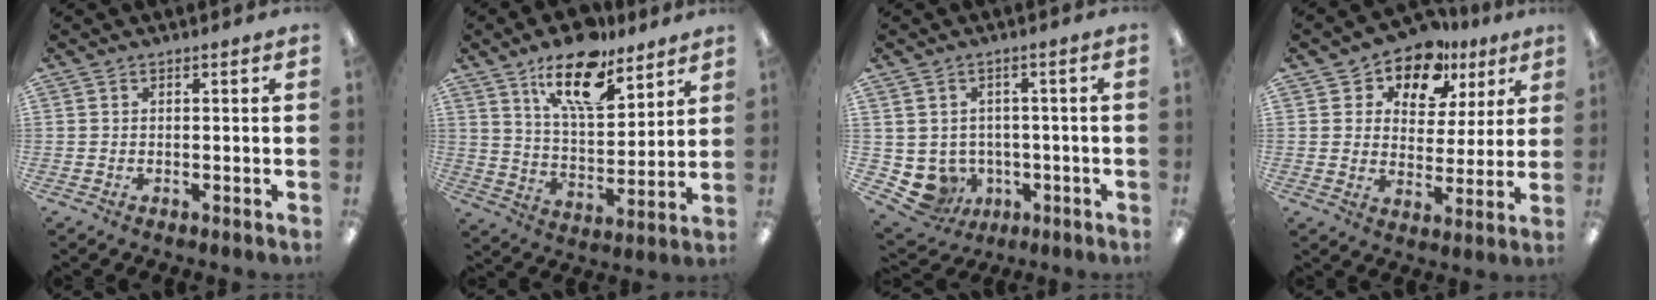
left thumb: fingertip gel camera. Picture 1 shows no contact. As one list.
[{"total": 16.1, "force": [11.2, 6.5, 9.6], "torque": [-0.147, -0.063, 0.189]}, {"total": 6.2, "force": [-1.8, 5.6, 1.8], "torque": [-0.061, 0.000, -0.028]}, {"total": 10.2, "force": [7.8, 5.9, 2.8], "torque": [-0.054, -0.062, 0.140]}]